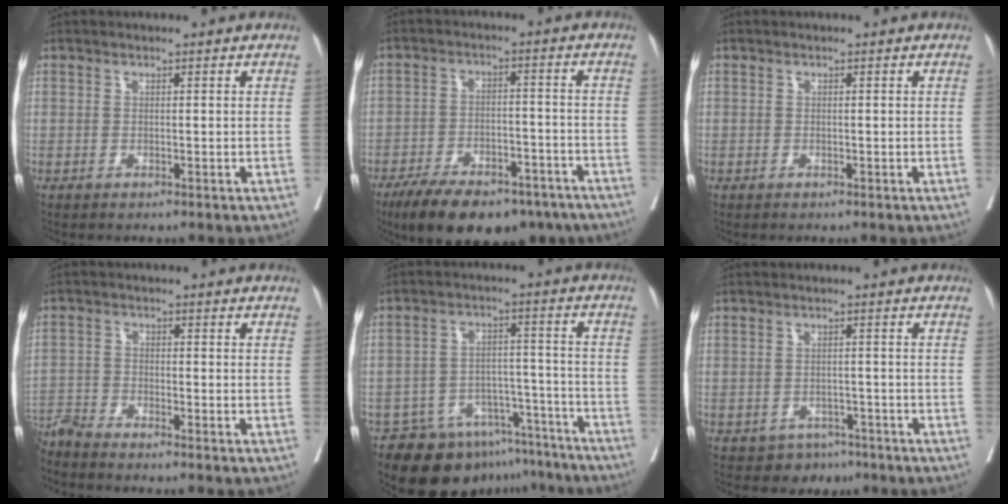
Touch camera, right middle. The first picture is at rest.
{"total": 17.5, "force": [-13.0, 7.0, 9.3], "torque": [-0.142, 0.002, -0.194]}
{"total": 0.0}
{"total": 4.7, "force": [-4.5, -1.1, 0.7], "torque": [-0.009, -0.013, -0.087]}
{"total": 14.0, "force": [-11.7, 7.0, 3.1], "torque": [-0.029, 0.040, -0.162]}
{"total": 3.4, "force": [-2.4, 2.4, 0.1], "torque": [0.004, 0.010, -0.031]}